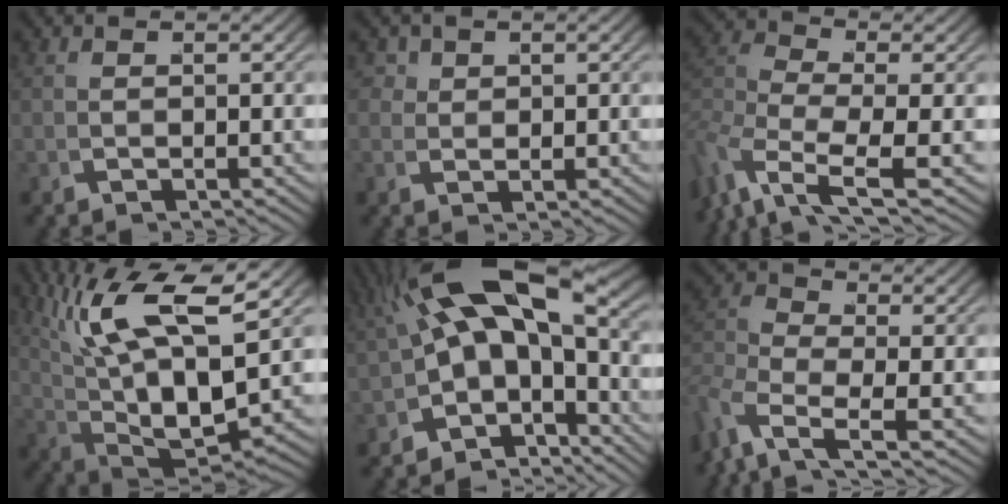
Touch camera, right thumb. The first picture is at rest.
{"total": 2.5, "force": [1.3, 1.8, 1.1], "torque": [-0.024, -0.007, 0.031]}
{"total": 6.9, "force": [-0.4, 4.4, 5.3], "torque": [-0.145, -0.034, 0.012]}
{"total": 14.1, "force": [2.2, 8.3, 11.1], "torque": [-0.231, -0.039, 0.061]}
{"total": 11.0, "force": [-0.1, 7.3, 8.2], "torque": [-0.145, -0.020, 0.004]}
{"total": 7.2, "force": [-1.9, 4.9, 5.0], "torque": [-0.140, -0.039, -0.016]}